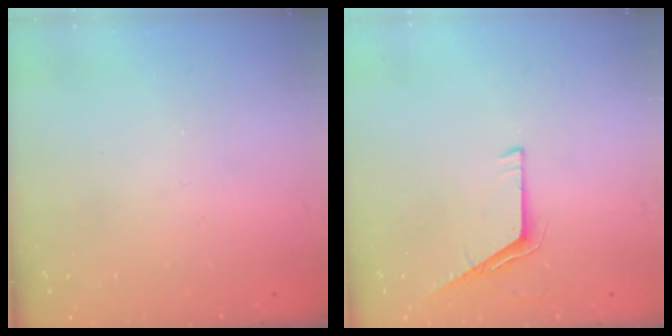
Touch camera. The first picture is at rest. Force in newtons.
{"total": 5.4, "press": 5.3, "slide": 0.6}